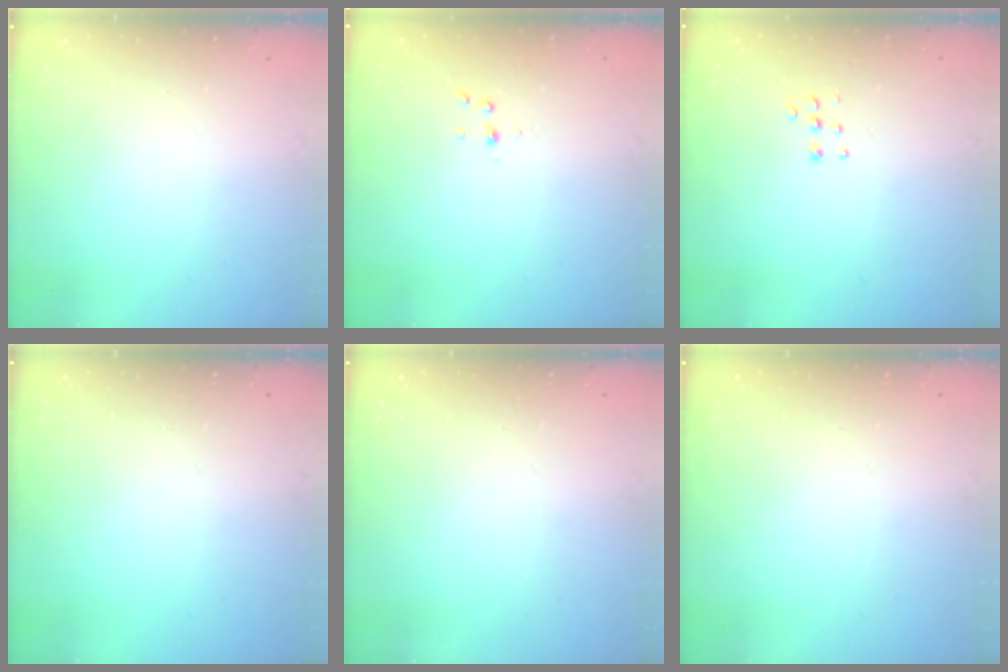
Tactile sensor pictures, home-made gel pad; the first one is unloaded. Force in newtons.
{"total": 3.9, "press": 3.9, "slide": 0.4}
{"total": 5.2, "press": 5.2, "slide": 0.2}
{"total": 0.0}
{"total": 0.0}
{"total": 0.0}